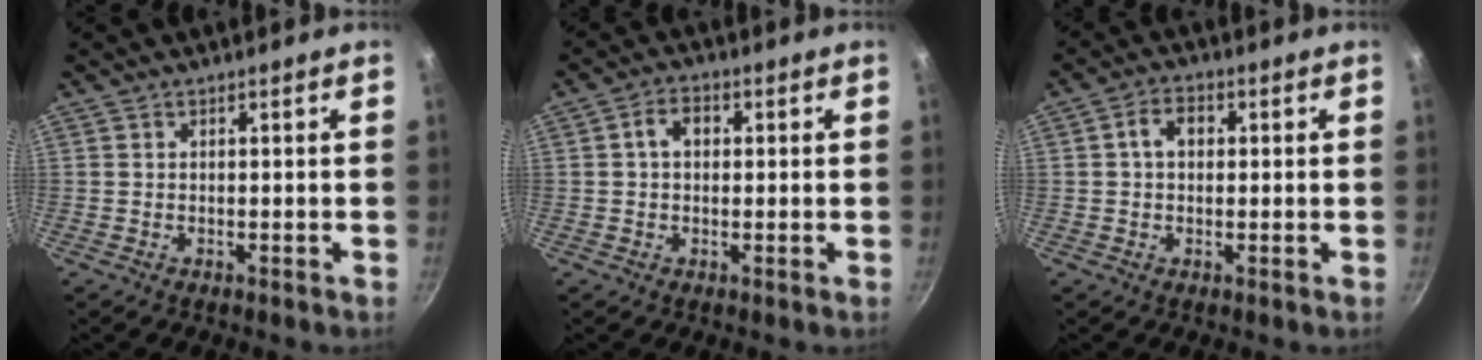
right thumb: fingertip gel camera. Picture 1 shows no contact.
{"total": 4.3, "force": [0.7, 3.1, 2.9], "torque": [-0.033, 0.012, 0.005]}
{"total": 4.6, "force": [0.7, 3.3, 3.1], "torque": [-0.035, 0.012, 0.005]}